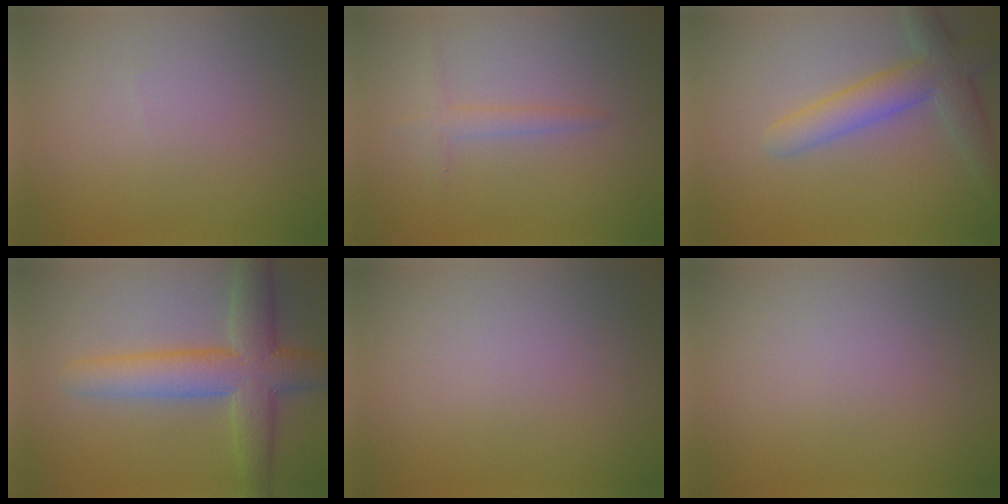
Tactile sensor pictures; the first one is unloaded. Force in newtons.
{"total": 1.5, "press": 1.5, "slide": 0.1}
{"total": 4.6, "press": 4.6, "slide": 0.5}
{"total": 6.7, "press": 6.7, "slide": 0.2}
{"total": 0.0}
{"total": 0.0}